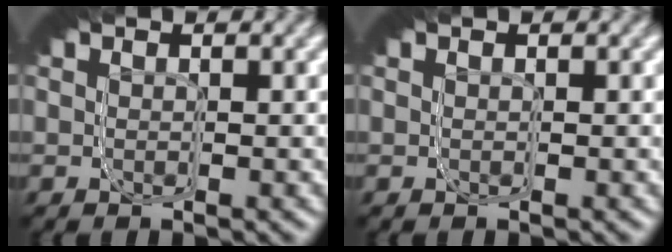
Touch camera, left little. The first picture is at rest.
{"total": 0.0}